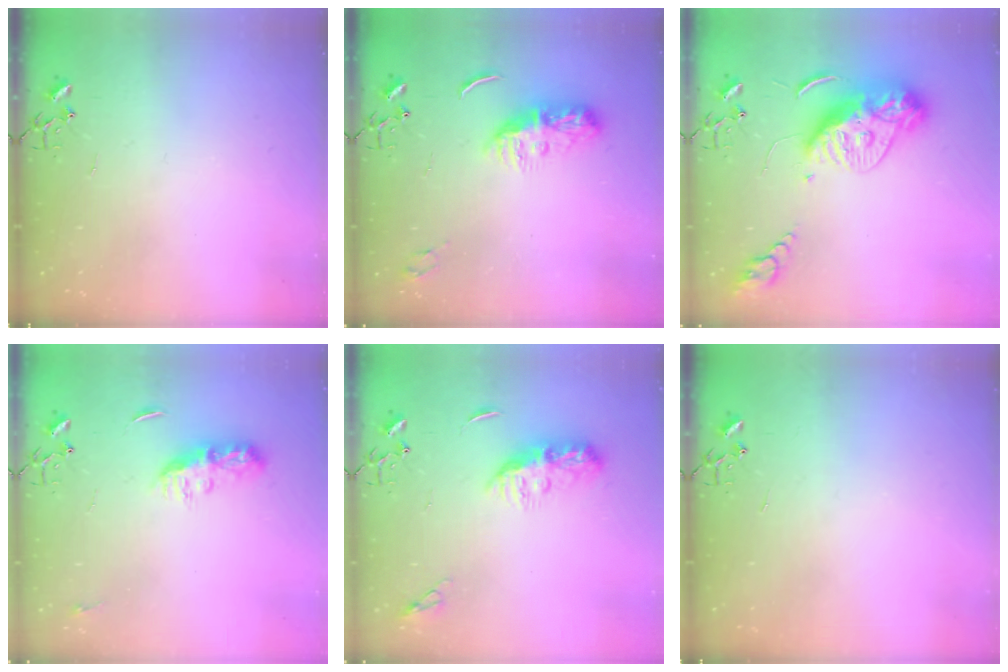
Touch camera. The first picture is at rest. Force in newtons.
{"total": 9.4, "press": 9.4, "slide": 0.4}
{"total": 14.4, "press": 14.4, "slide": 1.3}
{"total": 9.4, "press": 9.4, "slide": 0.3}
{"total": 9.8, "press": 9.8, "slide": 0.5}
{"total": 0.0}